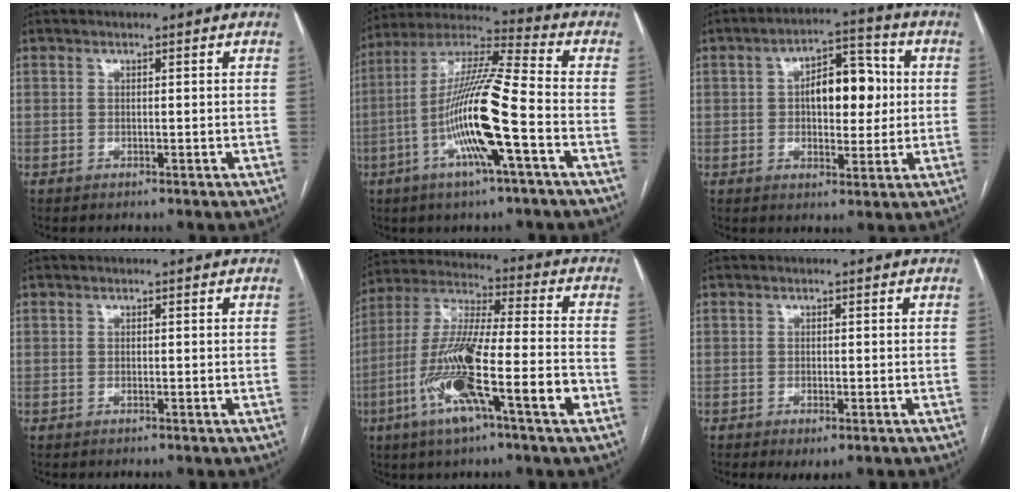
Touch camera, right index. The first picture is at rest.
{"total": 16.1, "force": [-4.7, 0.3, 15.4], "torque": [-0.304, 0.000, -0.095]}
{"total": 9.5, "force": [0.9, 4.7, 8.3], "torque": [-0.120, 0.024, 0.018]}
{"total": 0.0}
{"total": 18.2, "force": [-6.8, 1.6, 16.8], "torque": [-0.326, -0.008, -0.123]}
{"total": 1.9, "force": [-0.9, 0.6, 1.5], "torque": [-0.022, -0.001, -0.008]}